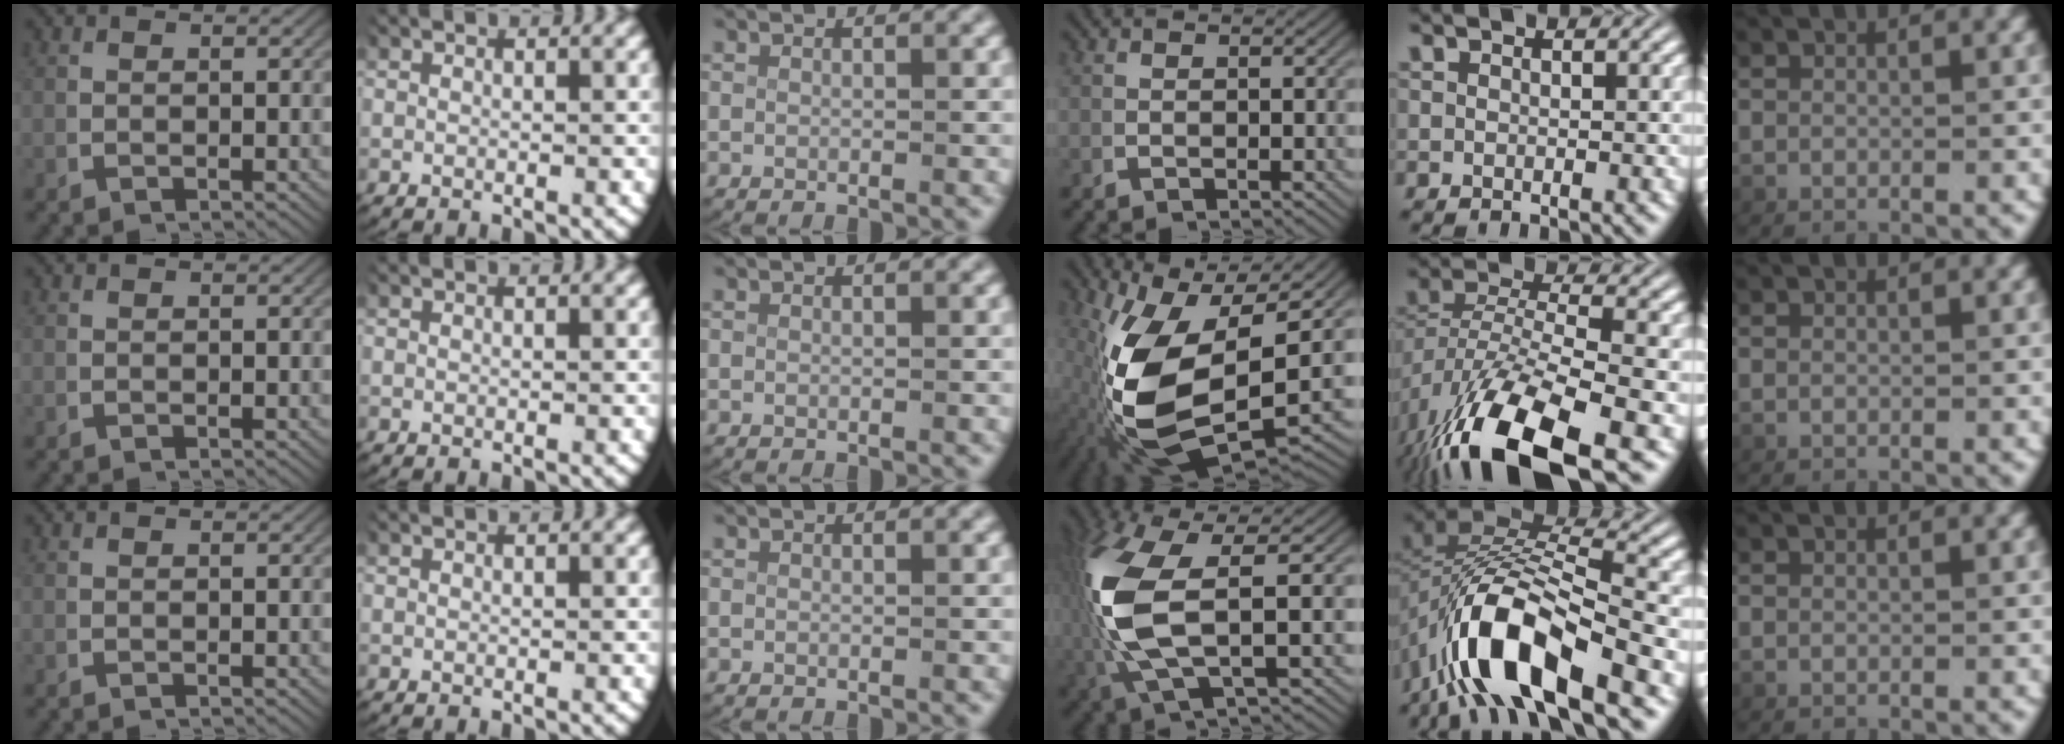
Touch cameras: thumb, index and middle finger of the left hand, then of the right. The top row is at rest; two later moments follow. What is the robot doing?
{"motion": "lift_and_place", "object": "scissors"}